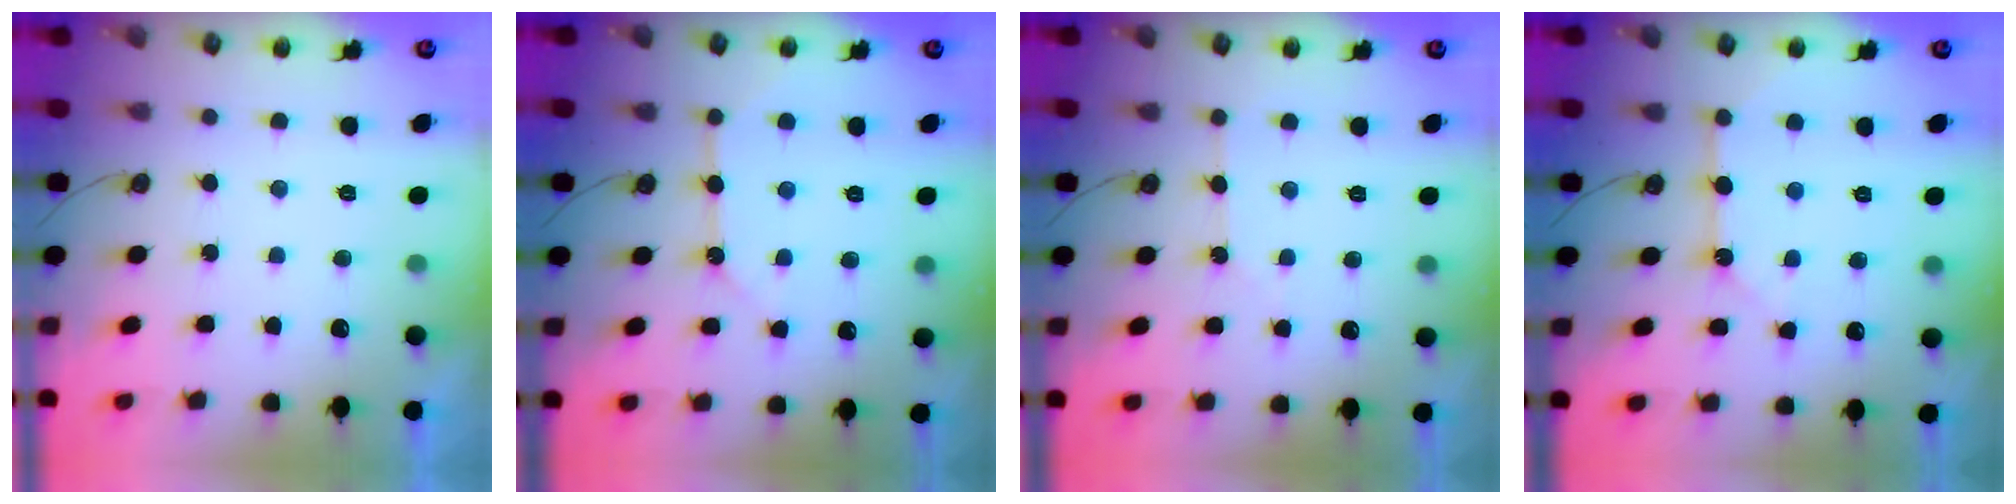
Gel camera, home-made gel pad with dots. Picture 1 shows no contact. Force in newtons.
{"total": 10.4, "press": 10.3, "slide": 1.2}
{"total": 2.6, "press": 2.6, "slide": 0.5}
{"total": 6.6, "press": 6.6, "slide": 0.8}